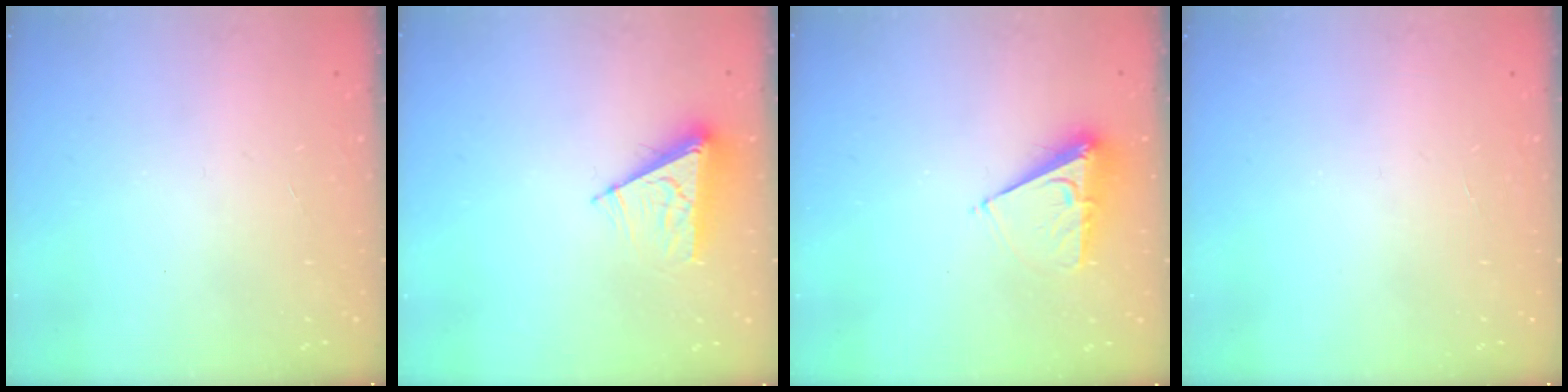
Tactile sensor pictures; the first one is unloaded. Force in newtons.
{"total": 7.9, "press": 7.9, "slide": 0.3}
{"total": 7.7, "press": 7.7, "slide": 0.4}
{"total": 0.0}